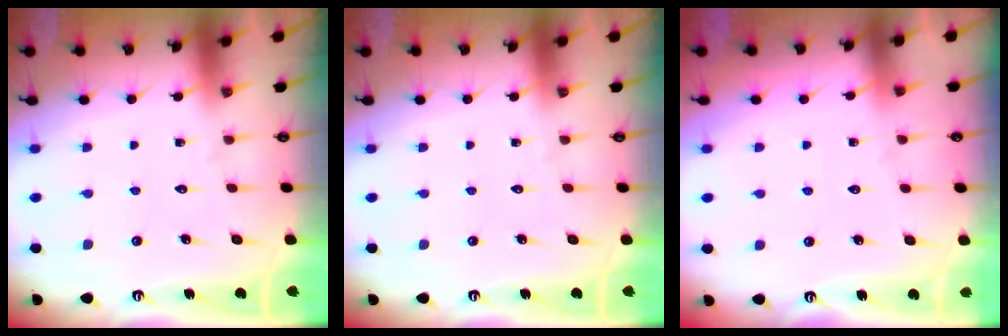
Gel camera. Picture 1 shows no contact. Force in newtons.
{"total": 0.0}
{"total": 1.8, "press": 1.8, "slide": 0.4}